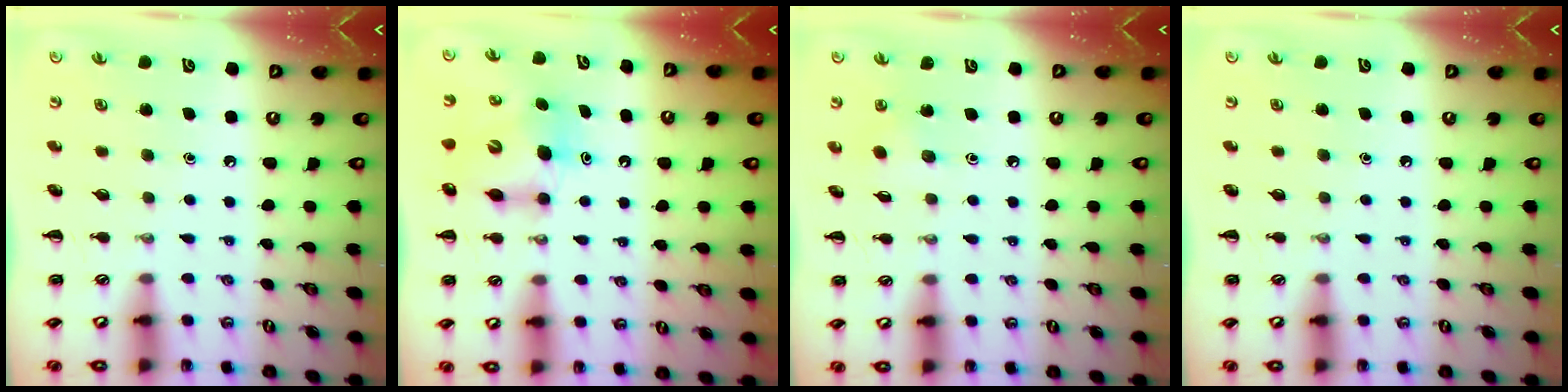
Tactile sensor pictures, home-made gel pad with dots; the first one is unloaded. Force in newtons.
{"total": 6.5, "press": 6.4, "slide": 1.1}
{"total": 2.7, "press": 2.6, "slide": 0.6}
{"total": 0.0}